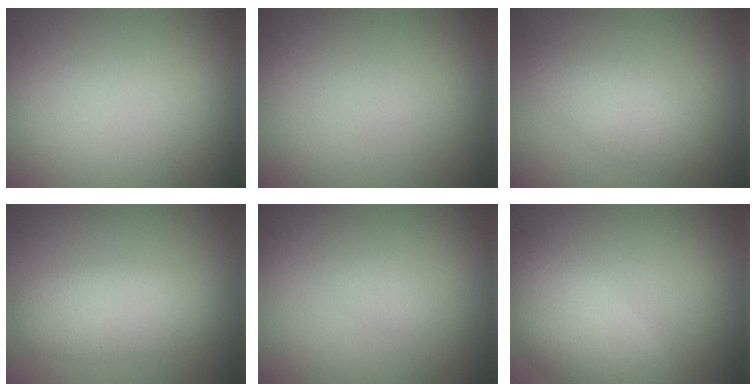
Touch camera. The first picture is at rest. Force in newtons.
{"total": 0.0}
{"total": 2.7, "press": 2.7, "slide": 0.1}
{"total": 4.5, "press": 4.5, "slide": 0.4}
{"total": 0.7, "press": 0.7, "slide": 0.1}
{"total": 5.3, "press": 5.3, "slide": 0.5}